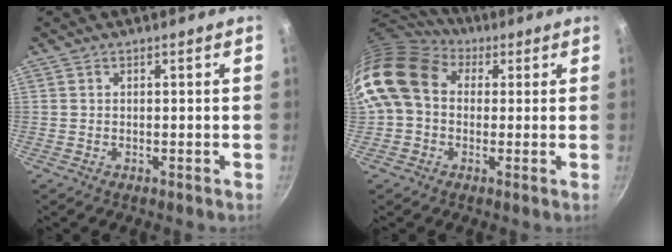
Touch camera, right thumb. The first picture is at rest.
{"total": 13.5, "force": [2.5, 10.6, 8.0], "torque": [-0.135, 0.020, 0.025]}